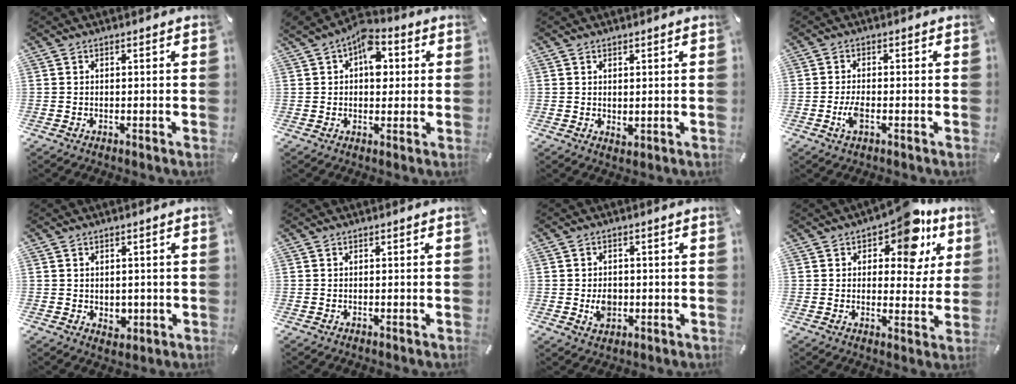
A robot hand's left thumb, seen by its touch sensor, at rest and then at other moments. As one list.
[{"total": 8.9, "force": [2.4, 6.1, 6.0], "torque": [-0.073, -0.003, 0.037]}, {"total": 1.2, "force": [0.6, 0.9, 0.6], "torque": [-0.012, 0.001, 0.011]}, {"total": 3.5, "force": [-1.2, 1.5, 3.0], "torque": [-0.071, -0.001, -0.026]}, {"total": 3.0, "force": [0.0, 2.6, 1.4], "torque": [-0.009, -0.003, -0.001]}, {"total": 0.0}, {"total": 5.0, "force": [-0.7, 4.1, 2.7], "torque": [-0.038, -0.002, -0.012]}, {"total": 12.5, "force": [7.9, 6.2, 7.5], "torque": [-0.089, -0.050, 0.132]}]